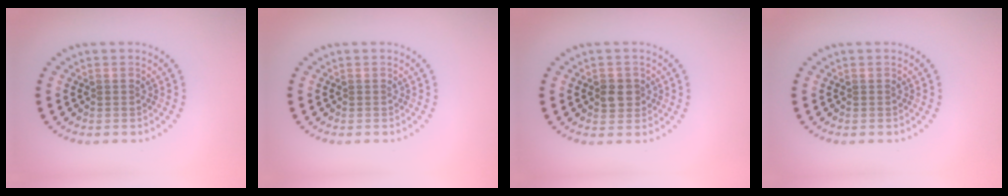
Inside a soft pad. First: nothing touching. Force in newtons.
{"total": 0.0}
{"total": 2.0, "press": 1.9, "slide": 0.6}
{"total": 0.0}